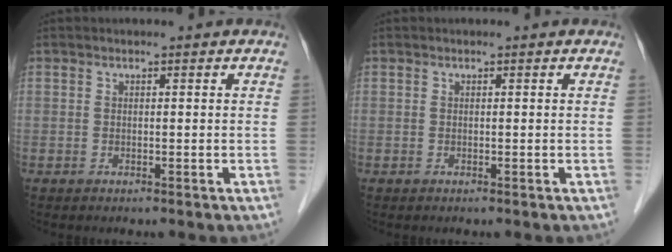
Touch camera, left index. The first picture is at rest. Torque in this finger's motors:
{"motor_torque": [0.00, 0.00, 0.00, 0.00]}